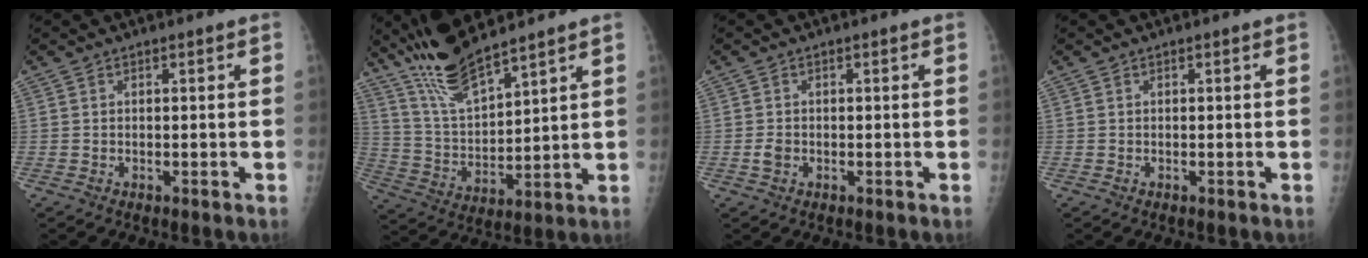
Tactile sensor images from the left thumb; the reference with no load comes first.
{"total": 12.5, "force": [10.4, 2.2, 6.6], "torque": [-0.120, -0.053, 0.212]}
{"total": 1.7, "force": [-0.5, 1.3, 1.0], "torque": [-0.017, 0.002, -0.008]}
{"total": 0.0}